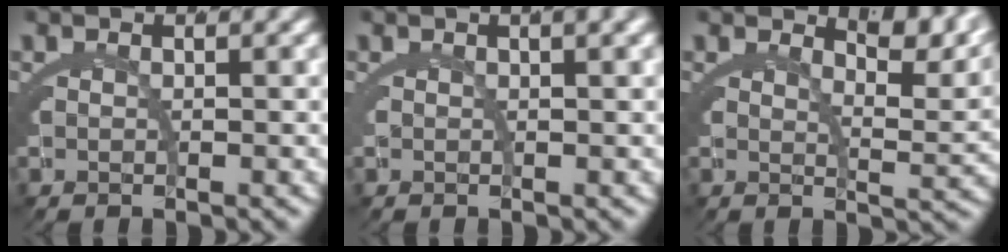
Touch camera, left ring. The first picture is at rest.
{"total": 1.6, "force": [0.8, -0.1, 1.4], "torque": [-0.014, 0.012, 0.012]}
{"total": 5.2, "force": [4.0, 0.5, 3.3], "torque": [-0.028, 0.004, 0.056]}